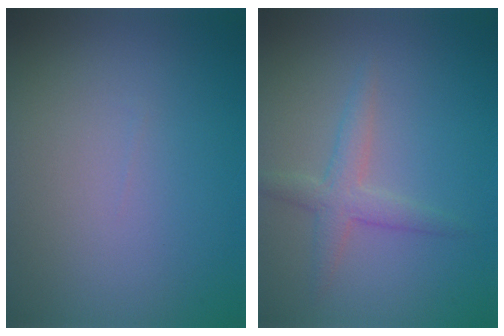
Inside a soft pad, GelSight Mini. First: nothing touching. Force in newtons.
{"total": 2.4, "press": 2.4, "slide": 0.1}